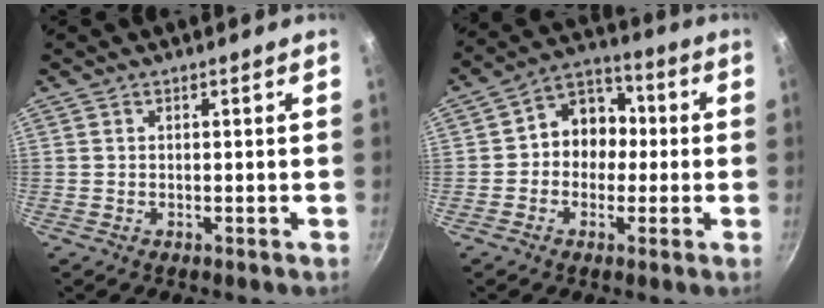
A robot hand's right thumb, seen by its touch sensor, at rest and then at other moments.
{"total": 9.8, "force": [-0.3, 8.3, 5.2], "torque": [-0.024, 0.032, -0.024]}